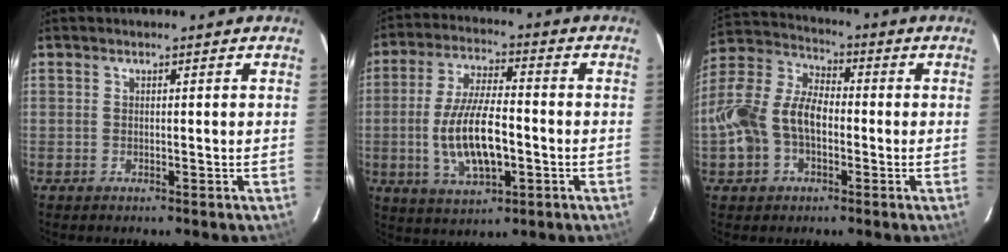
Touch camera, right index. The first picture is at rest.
{"total": 13.1, "force": [-2.6, 5.0, 11.9], "torque": [-0.238, -0.006, -0.040]}
{"total": 14.0, "force": [-3.3, 9.4, 9.9], "torque": [-0.219, 0.020, -0.062]}